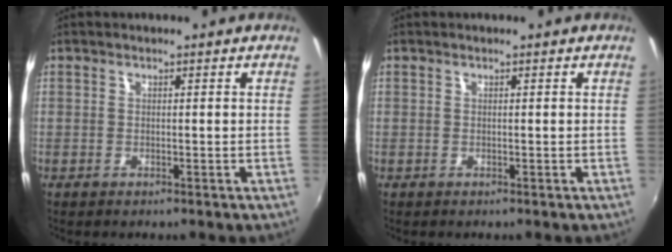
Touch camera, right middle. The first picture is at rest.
{"total": 0.0}